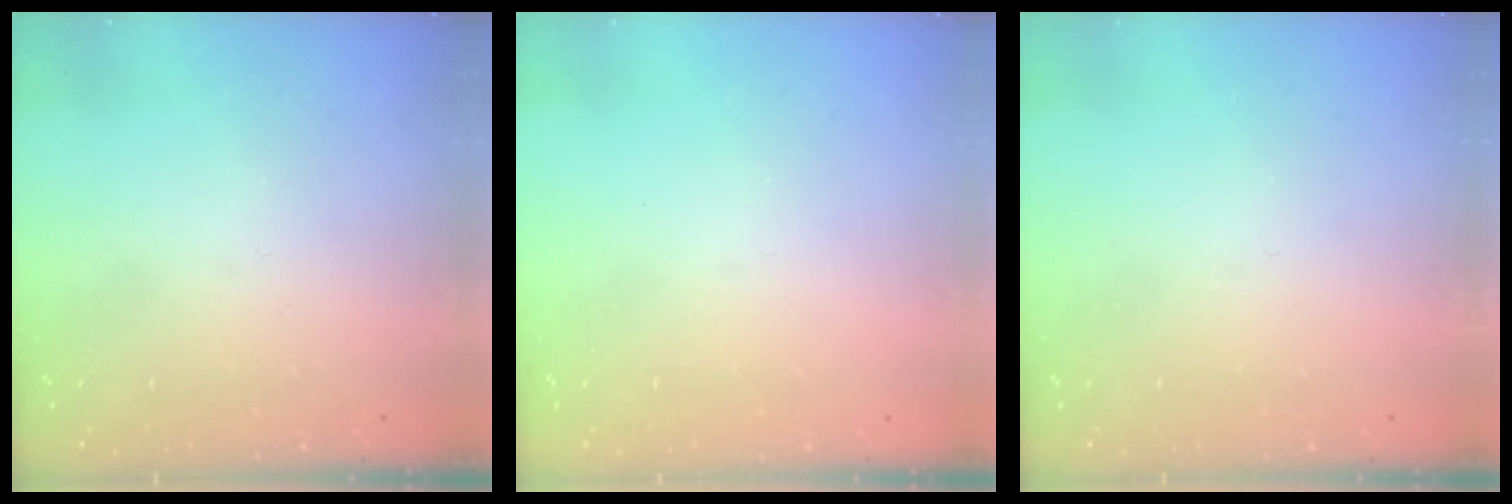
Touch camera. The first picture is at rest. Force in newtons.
{"total": 0.0}
{"total": 0.0}